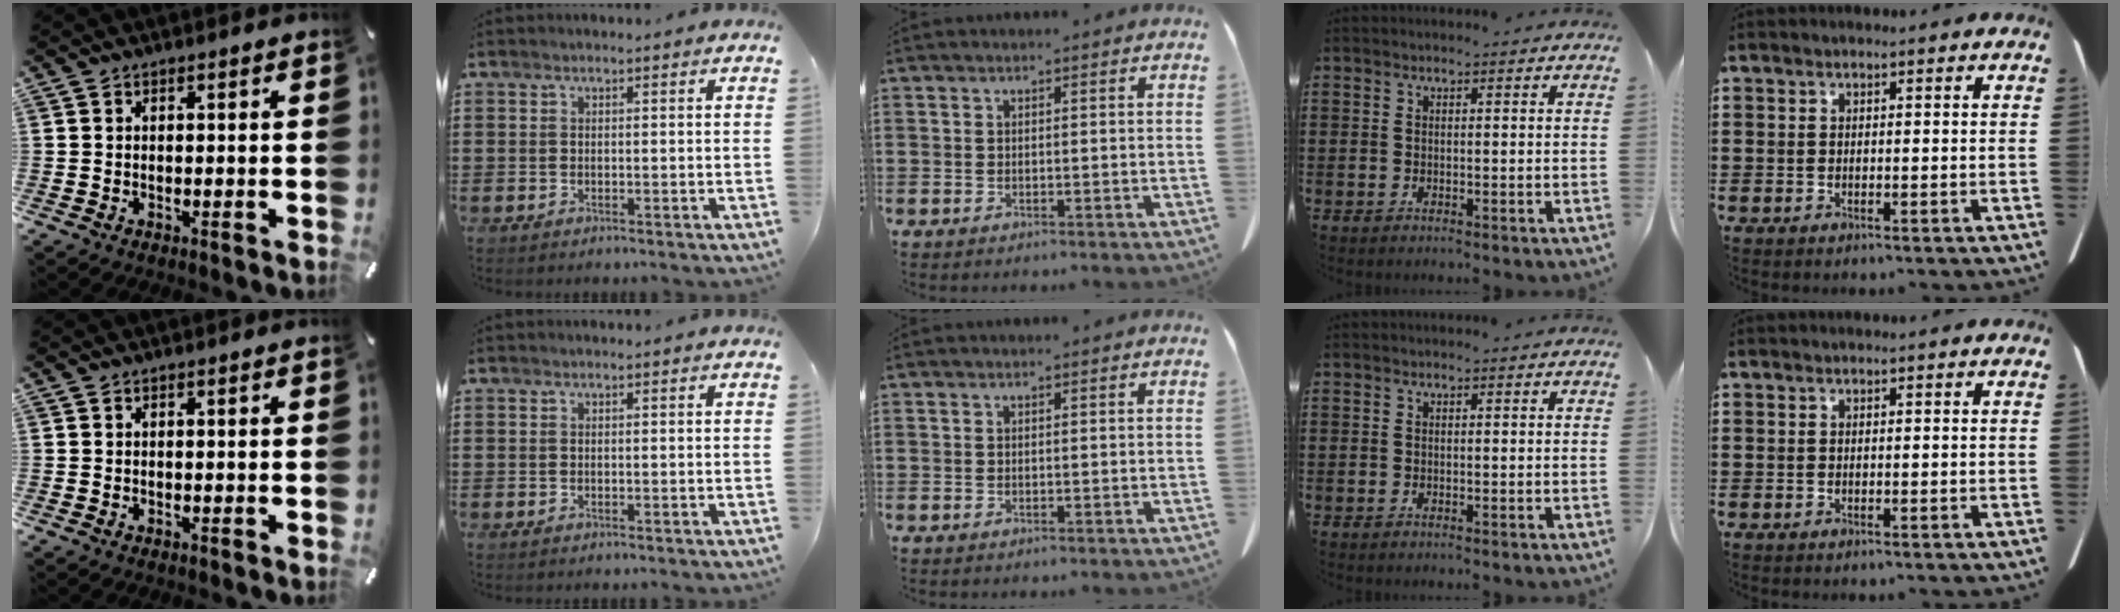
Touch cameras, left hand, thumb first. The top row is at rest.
{}